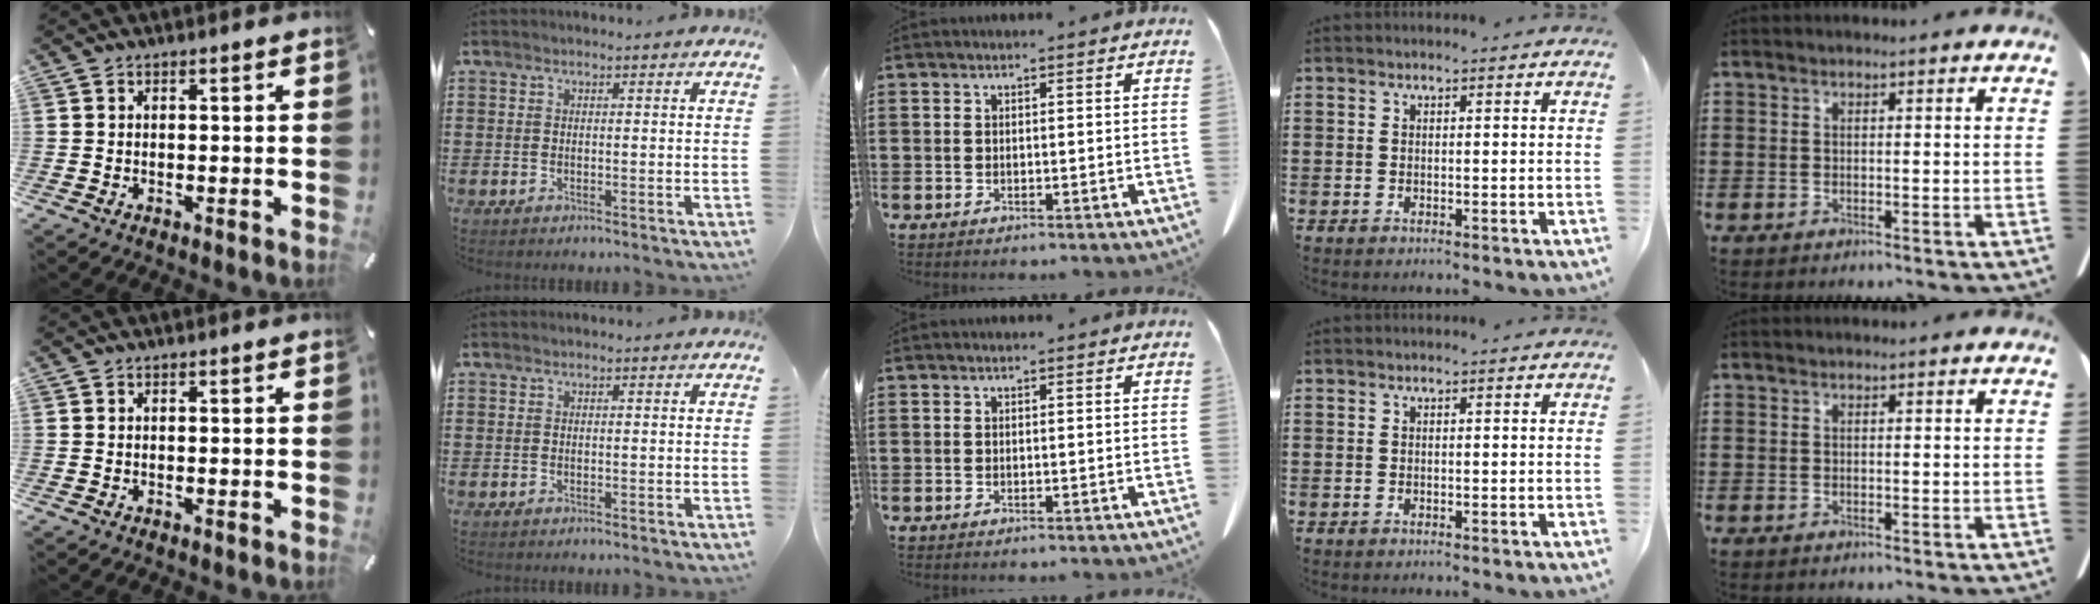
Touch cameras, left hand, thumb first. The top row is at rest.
{}